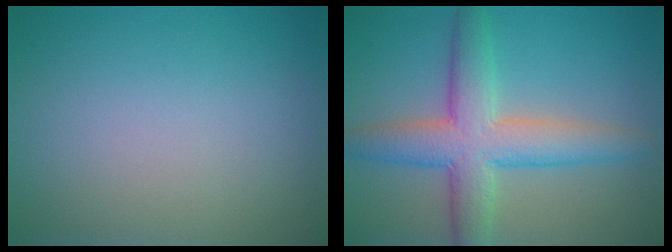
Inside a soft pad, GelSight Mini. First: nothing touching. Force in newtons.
{"total": 6.7, "press": 6.6, "slide": 0.4}